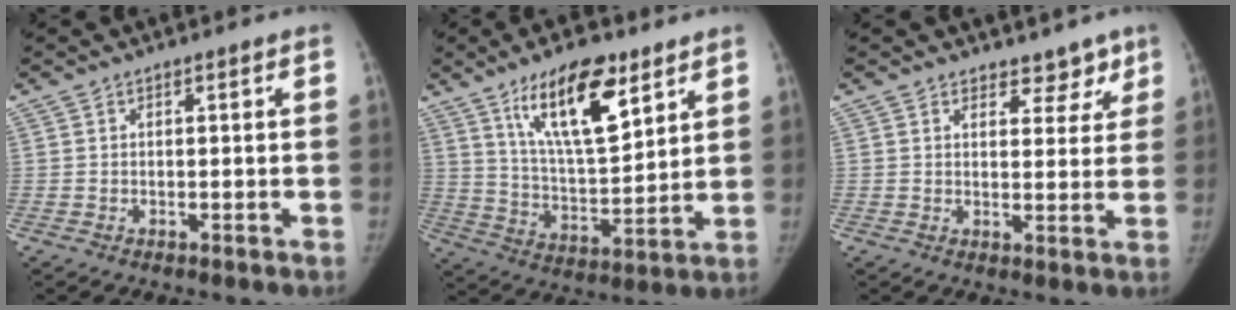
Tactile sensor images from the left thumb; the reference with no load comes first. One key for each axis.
{"total": 16.5, "fx": 9.5, "fy": 5.9, "fz": 12.1, "tx": -0.176, "ty": -0.050, "tz": 0.171}
{"total": 4.8, "fx": 3.7, "fy": 2.8, "fz": 1.2, "tx": 0.021, "ty": -0.023, "tz": 0.050}